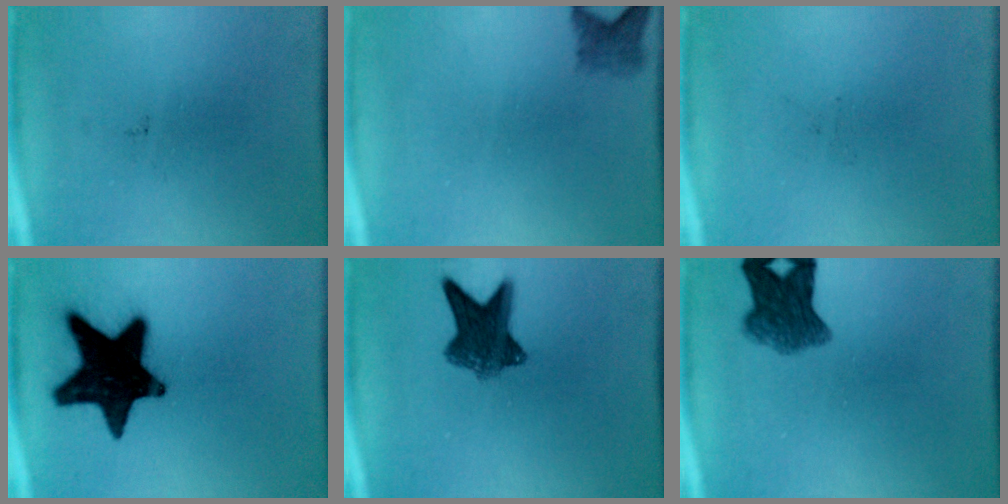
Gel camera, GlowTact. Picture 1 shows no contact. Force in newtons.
{"total": 2.3}
{"total": 0.0}
{"total": 19.5}
{"total": 7.7}
{"total": 6.5}